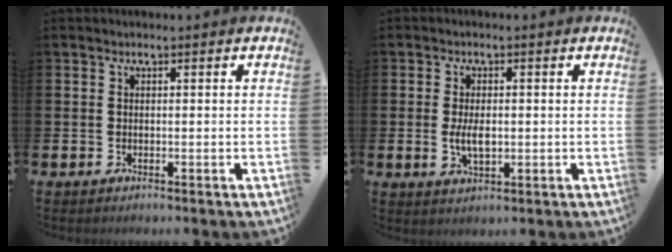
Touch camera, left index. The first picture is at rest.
{"total": 3.6, "force": [-0.1, 1.9, 3.0], "torque": [-0.049, 0.002, -0.004]}